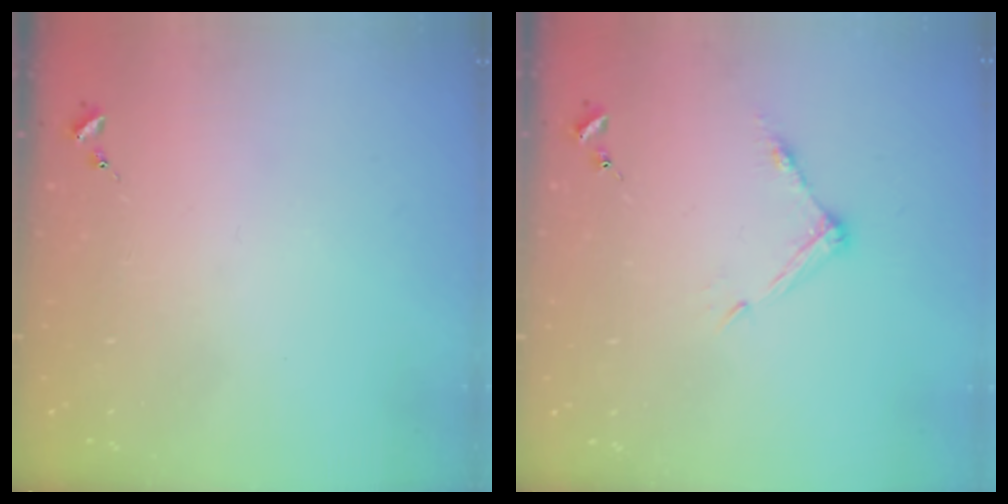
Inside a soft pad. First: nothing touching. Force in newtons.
{"total": 6.8, "press": 6.7, "slide": 0.4}